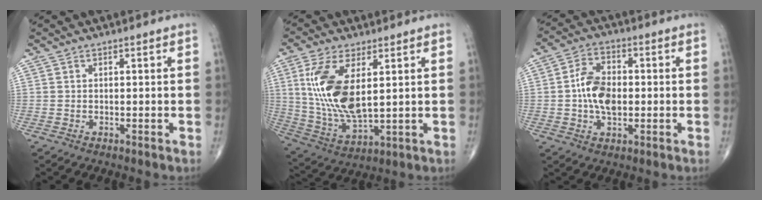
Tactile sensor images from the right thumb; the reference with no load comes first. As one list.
[{"total": 15.1, "force": [3.6, 6.6, 13.1], "torque": [-0.273, -0.021, 0.082]}, {"total": 9.0, "force": [-0.4, 5.5, 7.1], "torque": [-0.117, 0.011, -0.012]}]